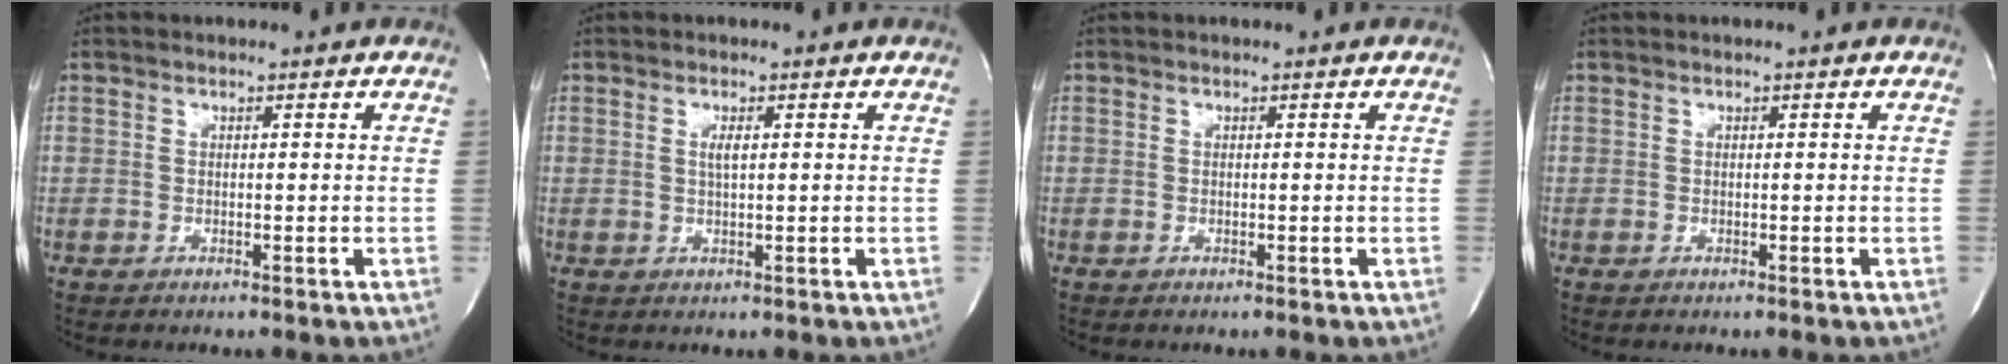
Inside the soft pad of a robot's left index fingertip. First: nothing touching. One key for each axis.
{"total": 1.4, "fx": 0.3, "fy": 0.1, "fz": 1.4, "tx": -0.031, "ty": -0.001, "tz": 0.005}
{"total": 0.0}
{"total": 0.0}